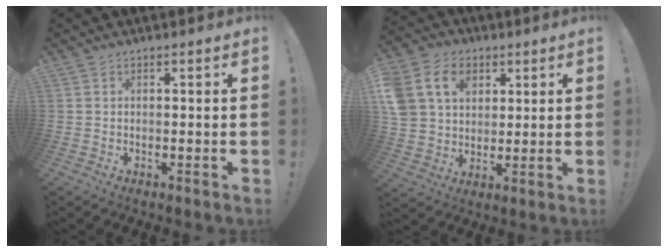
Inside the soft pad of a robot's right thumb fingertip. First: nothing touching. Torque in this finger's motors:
{"motor_torque": [0.31, 0.46, 0.44, -0.20, 0.08]}